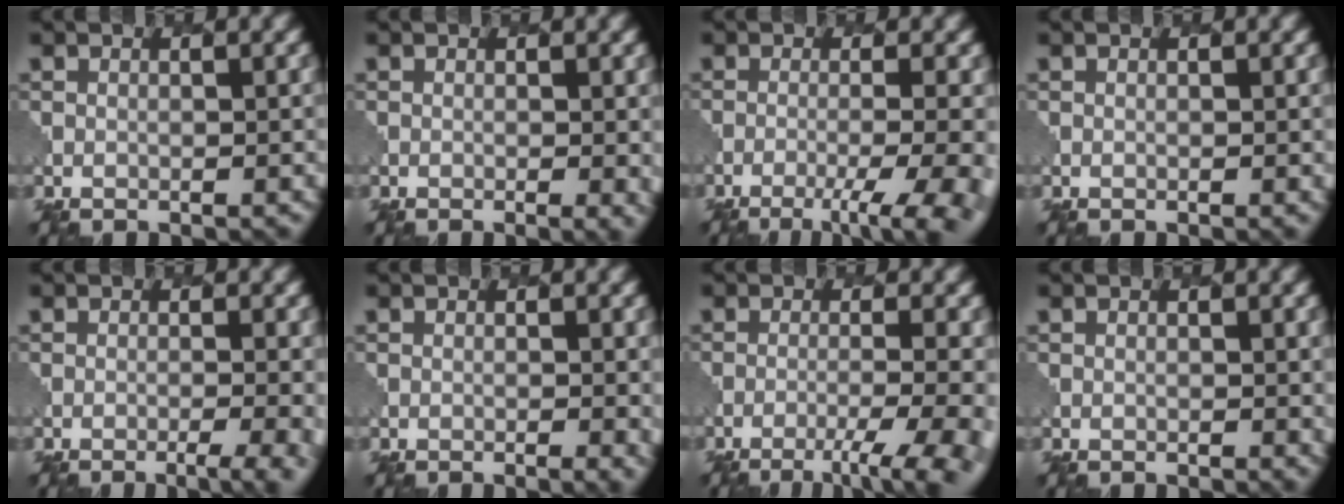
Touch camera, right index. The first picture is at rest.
{"total": 2.0, "force": [-0.2, 0.6, 1.9], "torque": [-0.024, -0.004, 0.002]}
{"total": 6.8, "force": [-3.2, 1.9, 5.7], "torque": [-0.080, -0.009, -0.043]}
{"total": 0.0}
{"total": 4.6, "force": [-1.8, 1.7, 3.8], "torque": [-0.025, 0.007, -0.022]}
{"total": 1.7, "force": [-0.3, 0.4, 1.6], "torque": [-0.020, -0.001, -0.003]}
{"total": 6.2, "force": [-3.2, 1.4, 5.1], "torque": [-0.074, -0.007, -0.045]}
{"total": 0.7, "force": [0.2, 0.2, 0.6], "torque": [-0.009, -0.003, 0.004]}